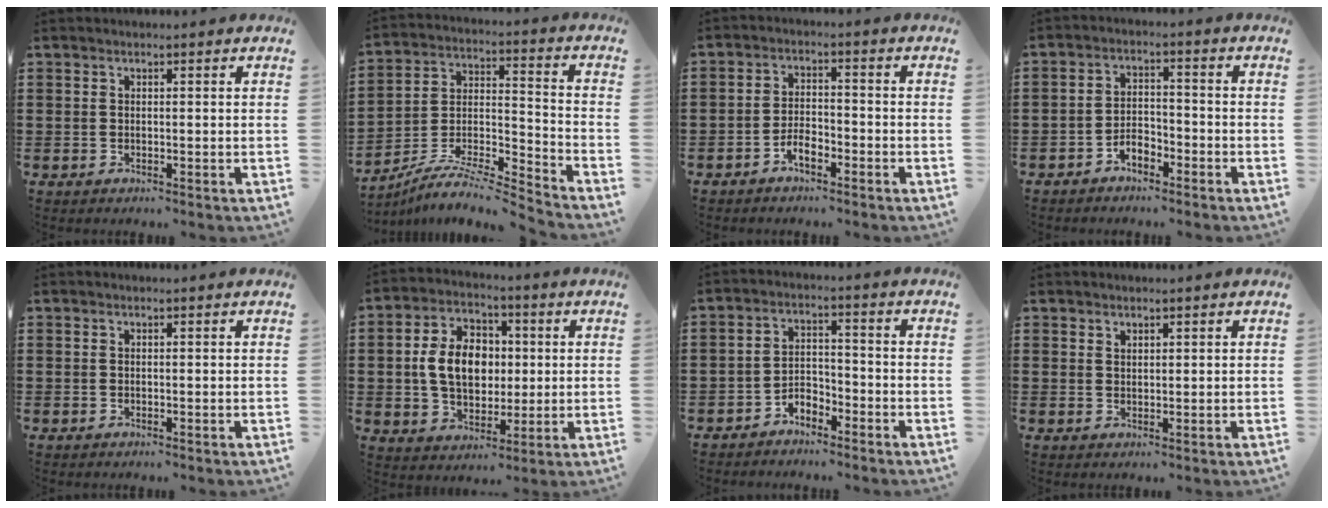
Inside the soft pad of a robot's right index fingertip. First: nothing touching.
{"total": 8.0, "force": [-7.5, 0.7, 2.6], "torque": [-0.046, 0.003, -0.151]}
{"total": 3.4, "force": [-2.5, 1.3, 2.0], "torque": [-0.044, 0.005, -0.050]}
{"total": 3.2, "force": [-2.6, 1.4, 1.2], "torque": [-0.026, 0.007, -0.053]}
{"total": 0.0}
{"total": 9.3, "force": [0.3, 6.7, 6.4], "torque": [-0.147, 0.014, 0.000]}
{"total": 3.3, "force": [-3.0, 1.2, 0.6], "torque": [-0.018, 0.008, -0.061]}
{"total": 1.2, "force": [1.1, 0.5, 0.0], "torque": [-0.002, 0.002, 0.022]}